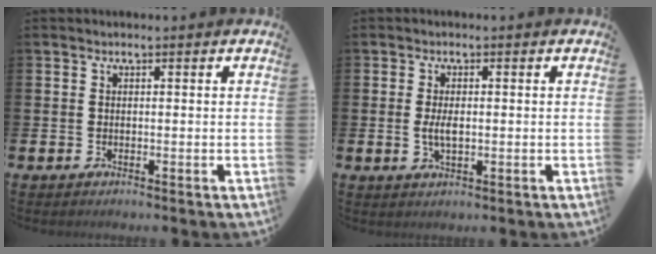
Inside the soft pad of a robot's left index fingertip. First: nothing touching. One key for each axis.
{"total": 2.6, "fx": -0.1, "fy": 1.1, "fz": 2.3, "tx": -0.038, "ty": 0.000, "tz": -0.004}